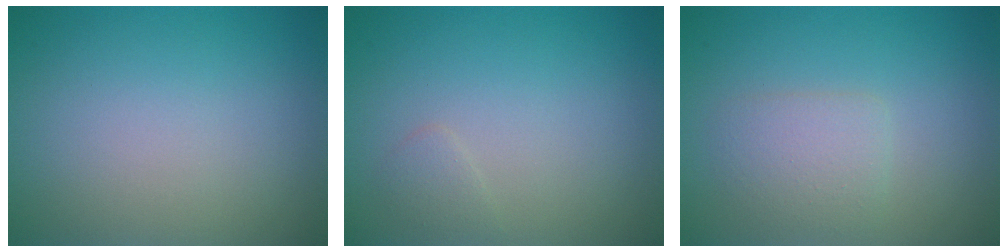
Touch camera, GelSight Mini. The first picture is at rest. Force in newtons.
{"total": 0.8, "press": 0.8, "slide": 0.0}
{"total": 2.2, "press": 2.2, "slide": 0.1}